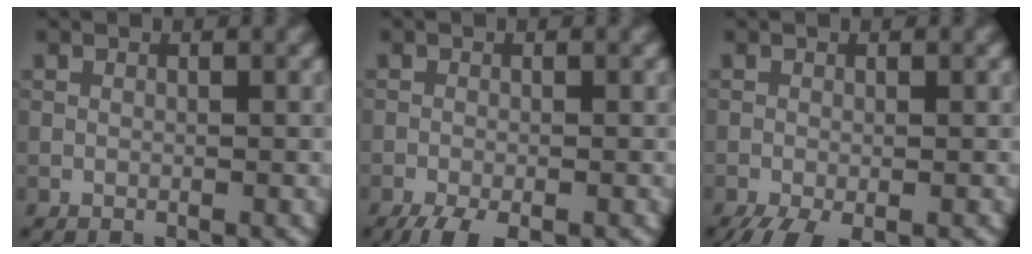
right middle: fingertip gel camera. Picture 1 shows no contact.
{"total": 3.4, "force": [-2.5, 0.9, 2.1], "torque": [-0.037, -0.006, -0.045]}
{"total": 3.6, "force": [-2.5, 1.0, 2.4], "torque": [-0.042, -0.010, -0.044]}